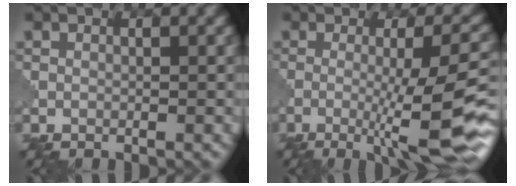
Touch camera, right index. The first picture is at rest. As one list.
[{"total": 10.0, "force": [-2.3, 1.8, 9.6], "torque": [-0.136, 0.002, -0.040]}]